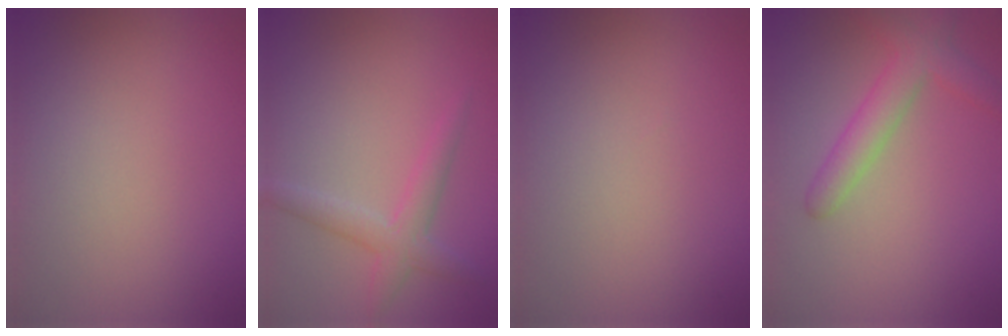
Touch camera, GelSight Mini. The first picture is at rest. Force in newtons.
{"total": 2.6, "press": 2.6, "slide": 0.1}
{"total": 0.0}
{"total": 3.3, "press": 3.3, "slide": 0.2}